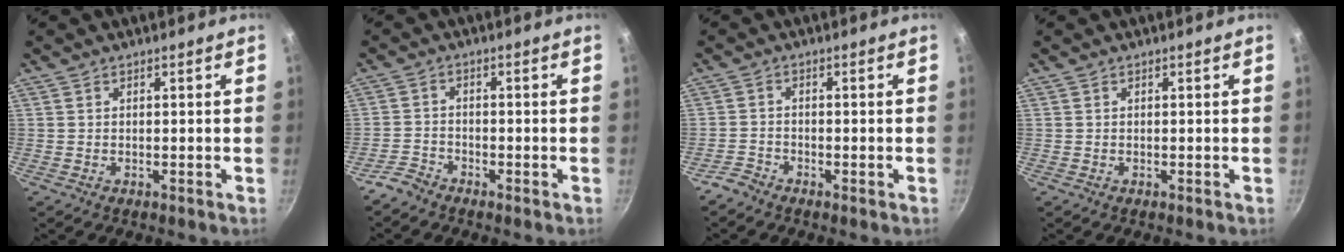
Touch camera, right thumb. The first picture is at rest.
{"total": 3.0, "force": [-2.7, 1.2, 0.6], "torque": [-0.015, 0.021, -0.057]}
{"total": 2.4, "force": [-2.1, 0.9, 0.4], "torque": [-0.013, 0.014, -0.046]}
{"total": 0.0}